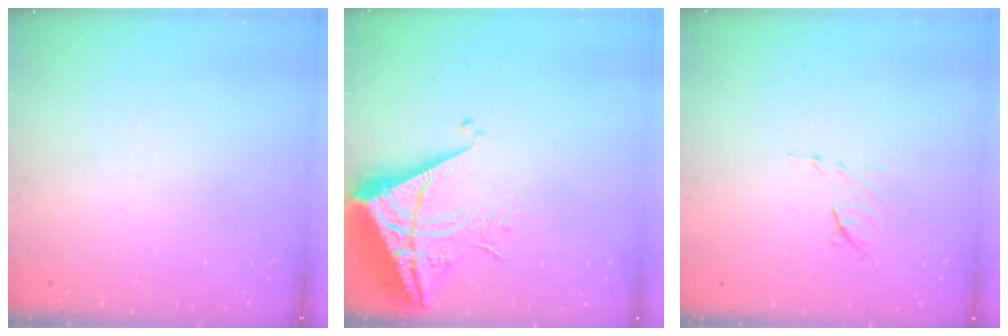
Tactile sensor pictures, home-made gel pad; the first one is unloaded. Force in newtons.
{"total": 7.0, "press": 7.0, "slide": 0.8}
{"total": 6.2, "press": 6.2, "slide": 0.9}